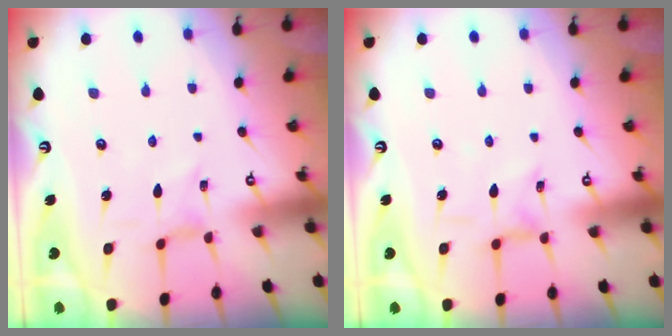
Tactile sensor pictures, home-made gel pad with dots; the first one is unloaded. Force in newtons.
{"total": 1.4, "press": 1.4, "slide": 0.3}